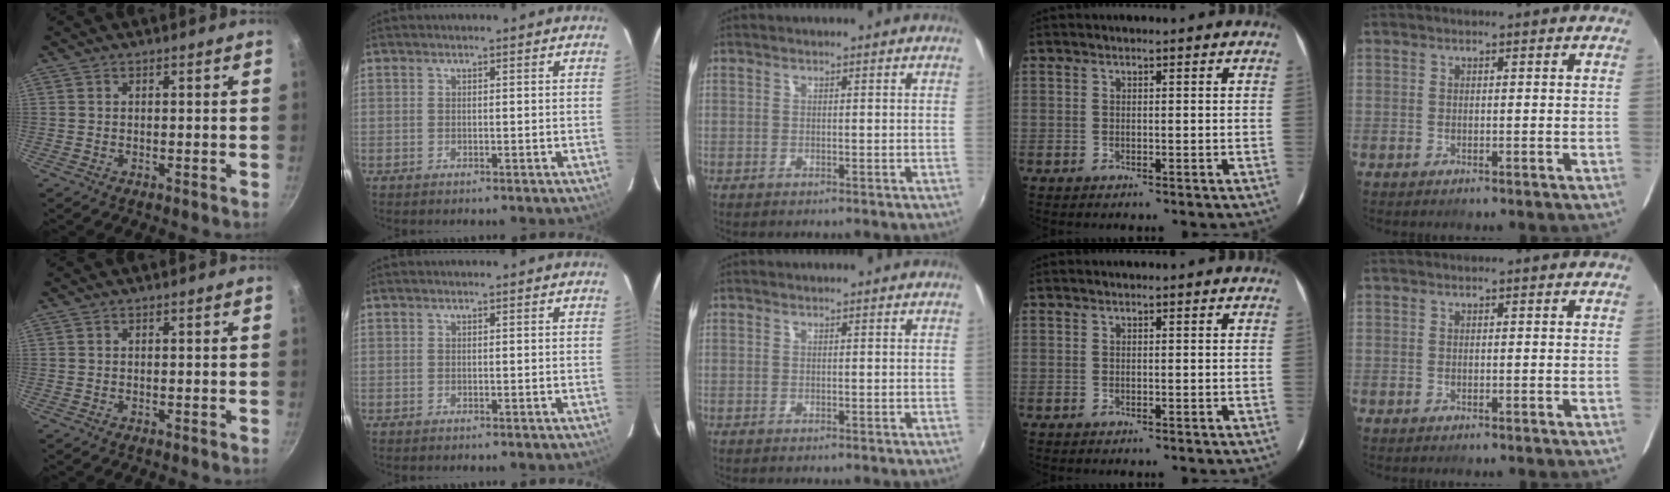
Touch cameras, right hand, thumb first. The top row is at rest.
{}